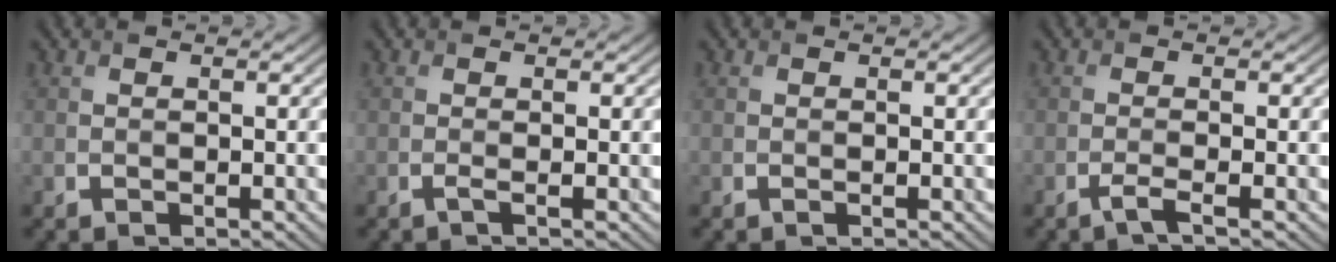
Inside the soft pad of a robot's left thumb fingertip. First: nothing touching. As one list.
[{"total": 0.9, "force": [-0.3, 0.1, 0.9], "torque": [-0.019, -0.002, -0.009]}, {"total": 0.0}, {"total": 1.8, "force": [-1.0, 0.2, 1.5], "torque": [-0.024, 0.004, -0.029]}]